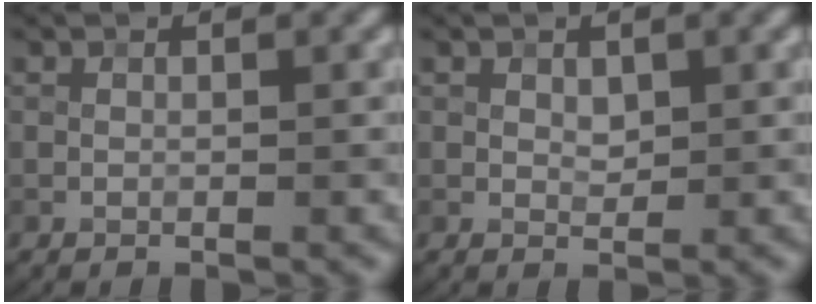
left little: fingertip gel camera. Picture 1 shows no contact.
{"total": 1.0, "force": [0.4, 0.7, 0.6], "torque": [-0.010, -0.003, 0.009]}